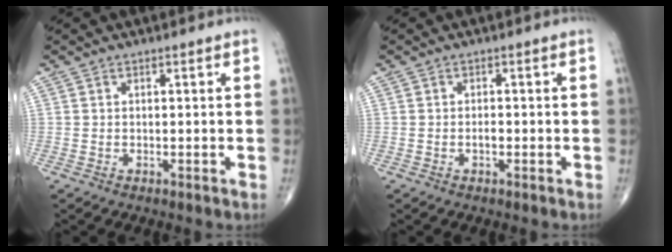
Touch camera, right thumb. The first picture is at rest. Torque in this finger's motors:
{"motor_torque": [0.24, 0.07, 0.03, -0.15, 0.03]}